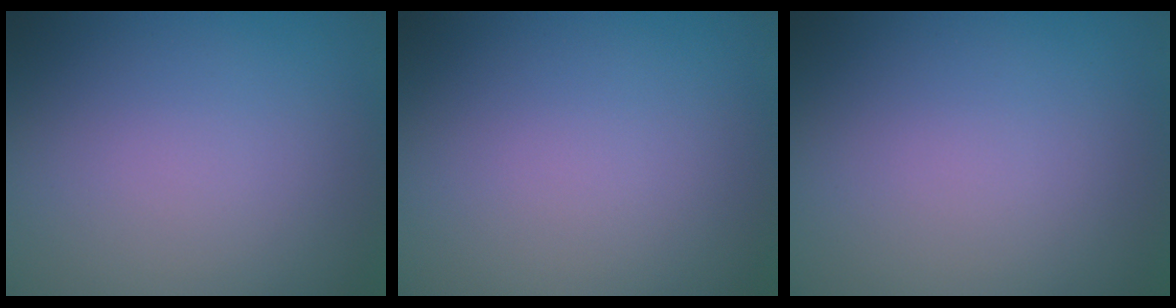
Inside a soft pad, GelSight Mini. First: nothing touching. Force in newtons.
{"total": 0.0}
{"total": 0.0}